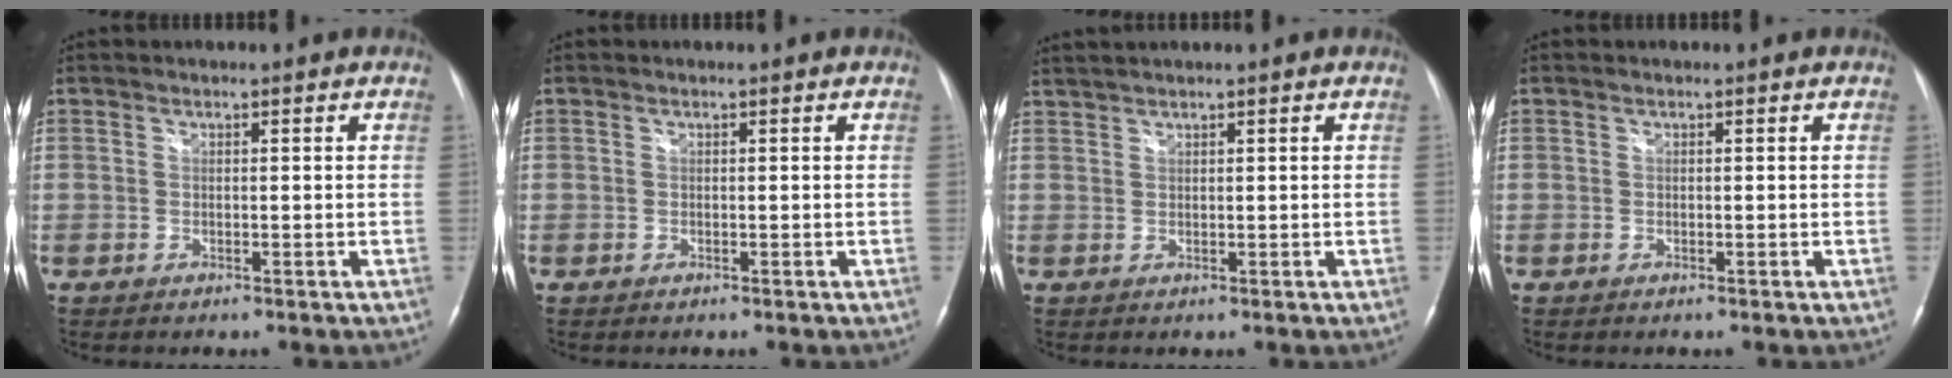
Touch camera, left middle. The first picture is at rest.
{"total": 0.0}
{"total": 2.4, "force": [2.2, -0.3, 0.9], "torque": [-0.019, 0.016, 0.045]}
{"total": 0.0}